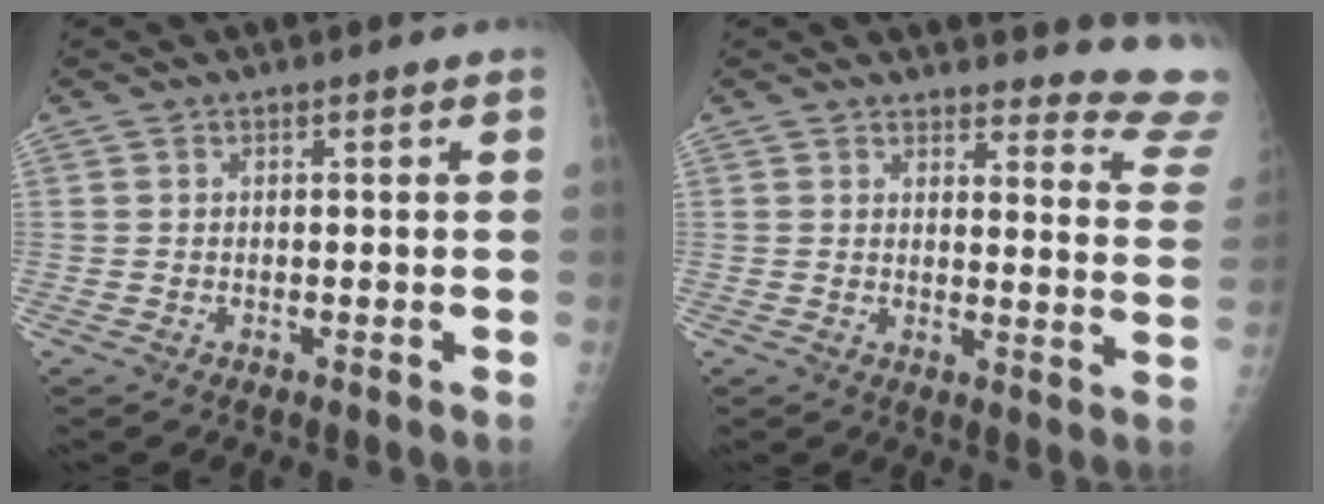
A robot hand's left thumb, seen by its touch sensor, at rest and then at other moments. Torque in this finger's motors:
{"motor_torque": [0.13, -0.06, -0.20, -0.24, 0.02]}